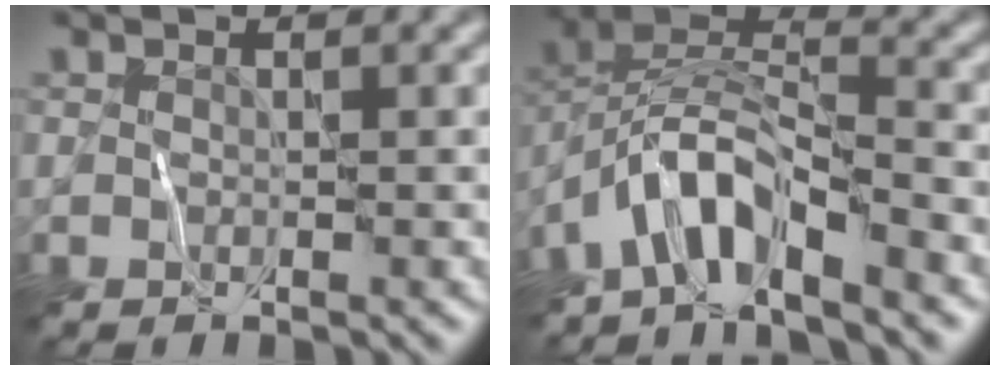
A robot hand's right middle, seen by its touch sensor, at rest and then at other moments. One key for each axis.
{"total": 5.9, "fx": -4.3, "fy": 1.5, "fz": 3.9, "tx": -0.068, "ty": 0.007, "tz": -0.091}